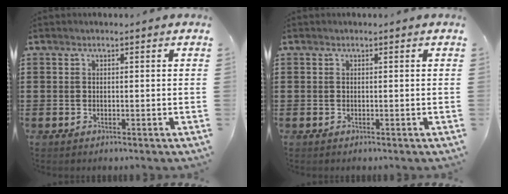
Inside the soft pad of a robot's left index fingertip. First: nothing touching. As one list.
[{"total": 0.0}]